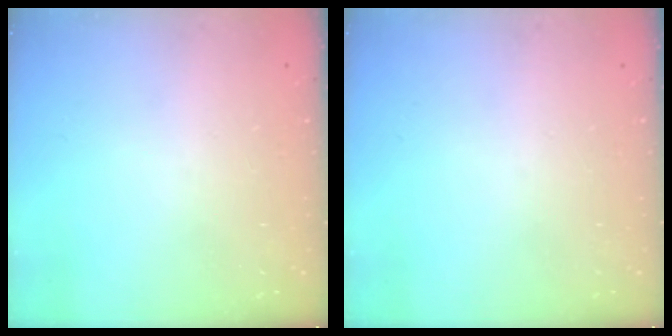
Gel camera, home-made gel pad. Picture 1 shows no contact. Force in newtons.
{"total": 0.0}